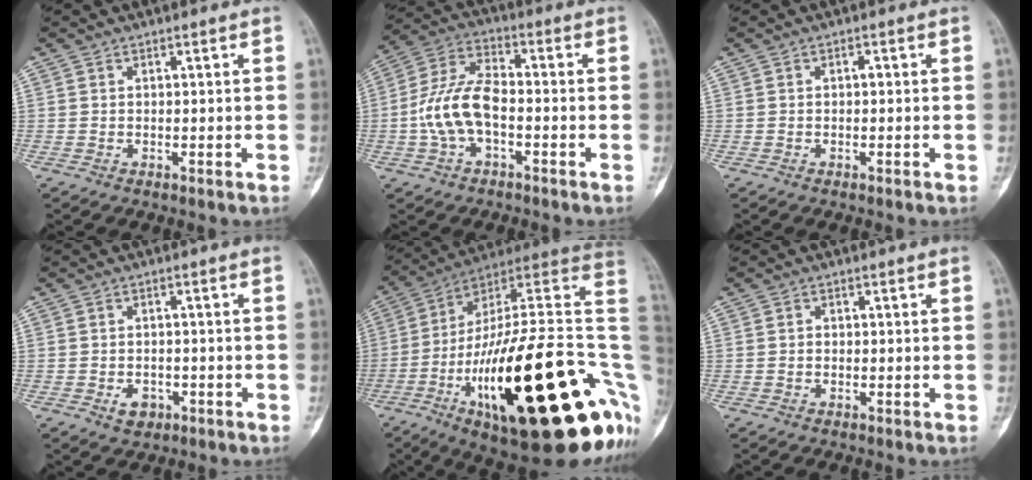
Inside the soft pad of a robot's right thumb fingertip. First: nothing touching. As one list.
[{"total": 11.0, "force": [-2.2, 5.7, 9.2], "torque": [-0.190, 0.037, -0.049]}, {"total": 0.9, "force": [0.0, 0.4, 0.8], "torque": [-0.011, 0.003, 0.001]}, {"total": 3.1, "force": [-1.3, 2.3, 1.6], "torque": [-0.015, 0.008, -0.012]}, {"total": 39.4, "force": [-8.6, 12.0, 36.6], "torque": [-0.473, 0.062, -0.132]}, {"total": 0.9, "force": [0.0, 0.7, 0.5], "torque": [-0.003, 0.004, -0.001]}]